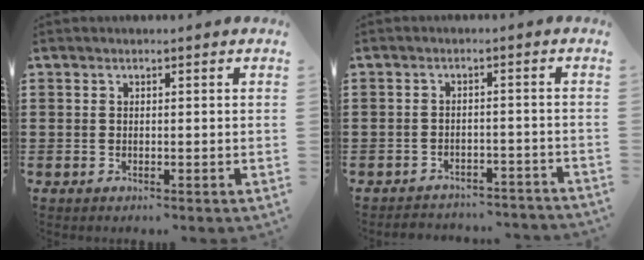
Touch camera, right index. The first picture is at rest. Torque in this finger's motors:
{"motor_torque": [-1.95, 0.03, -0.94, -0.21]}